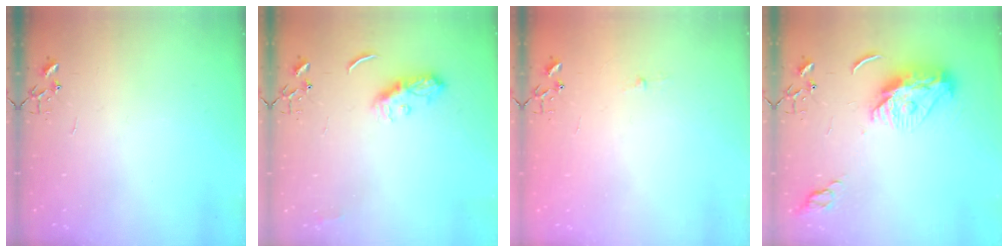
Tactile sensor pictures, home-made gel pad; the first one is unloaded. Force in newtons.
{"total": 8.4, "press": 8.4, "slide": 0.2}
{"total": 2.6, "press": 2.5, "slide": 0.4}
{"total": 10.9, "press": 10.9, "slide": 0.9}